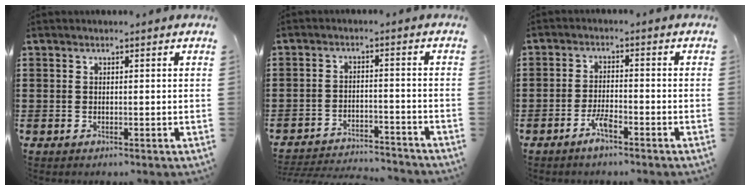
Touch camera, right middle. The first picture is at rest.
{"total": 3.9, "force": [-3.8, 0.3, 0.4], "torque": [-0.010, 0.003, -0.081]}
{"total": 3.4, "force": [-2.4, 0.8, 2.2], "torque": [-0.053, 0.002, -0.049]}